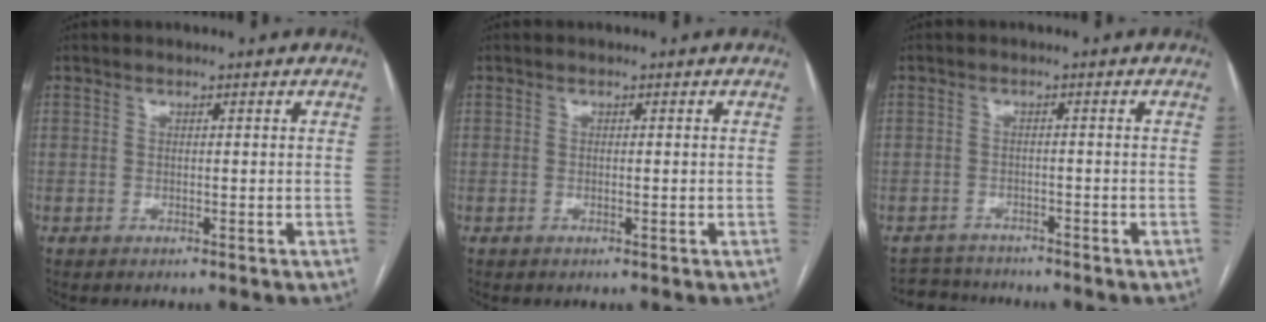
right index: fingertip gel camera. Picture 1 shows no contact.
{"total": 0.5, "force": [-0.2, 0.1, 0.5], "torque": [-0.009, 0.000, 0.000]}
{"total": 3.3, "force": [-3.0, 0.7, -1.1], "torque": [0.021, -0.008, -0.050]}